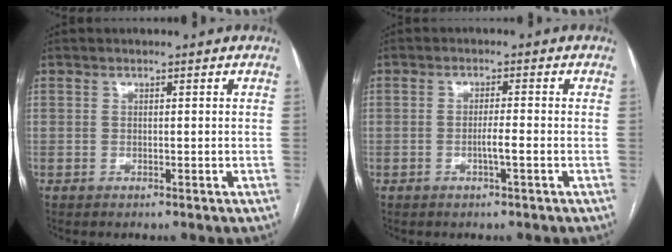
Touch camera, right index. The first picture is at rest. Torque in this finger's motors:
{"motor_torque": [0.36, -0.30, 0.27, 0.05]}